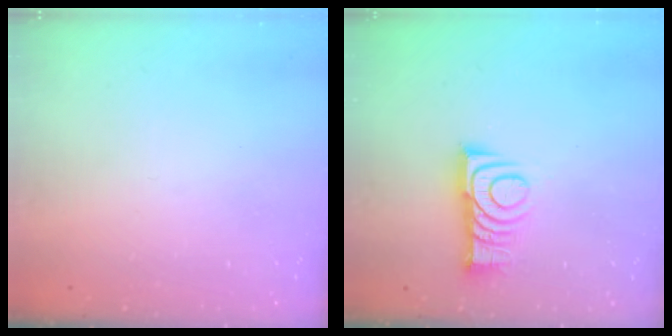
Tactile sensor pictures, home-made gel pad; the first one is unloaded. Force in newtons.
{"total": 9.6, "press": 9.6, "slide": 0.1}